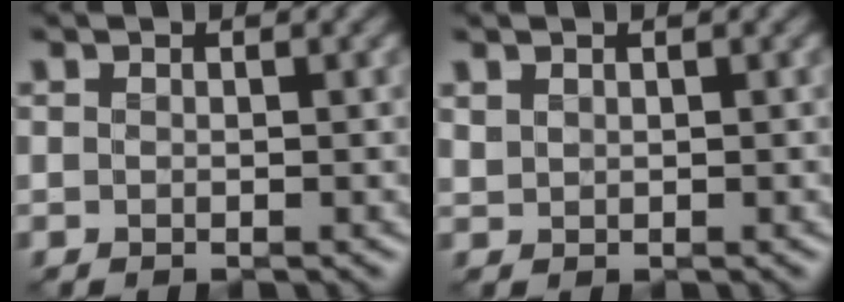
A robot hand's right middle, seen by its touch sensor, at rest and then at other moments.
{"total": 0.7, "force": [0.6, 0.3, 0.1], "torque": [-0.008, 0.001, 0.018]}